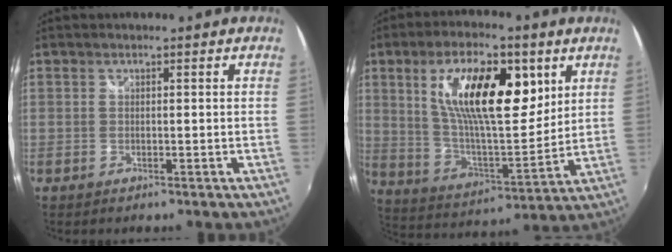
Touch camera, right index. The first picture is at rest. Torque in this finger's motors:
{"motor_torque": [0.74, 0.30, 1.05, 0.21]}